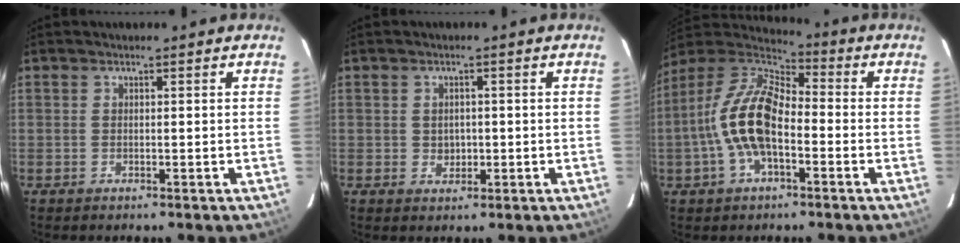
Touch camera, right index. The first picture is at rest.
{"total": 2.6, "force": [-0.2, 2.3, 1.1], "torque": [-0.017, 0.004, 0.001]}
{"total": 15.2, "force": [-3.2, 7.3, 12.9], "torque": [-0.261, 0.010, -0.068]}